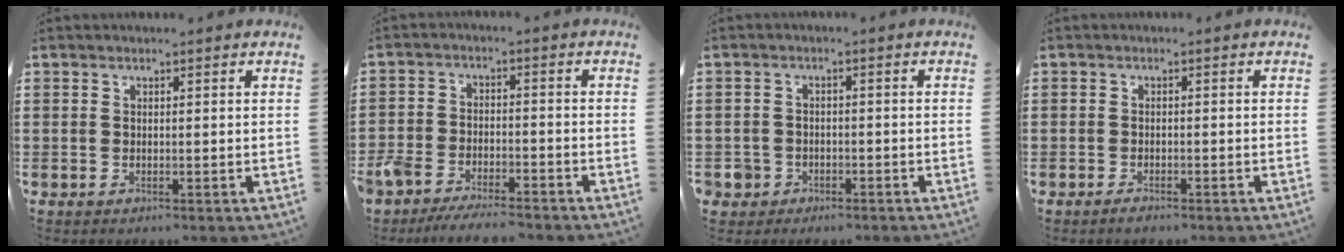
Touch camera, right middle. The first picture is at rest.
{"total": 5.2, "force": [-4.9, 1.1, 1.2], "torque": [-0.040, 0.001, -0.105]}
{"total": 2.8, "force": [-2.3, 1.6, -0.1], "torque": [-0.004, 0.000, -0.053]}
{"total": 1.1, "force": [-1.0, 0.2, 0.4], "torque": [-0.010, -0.004, -0.018]}